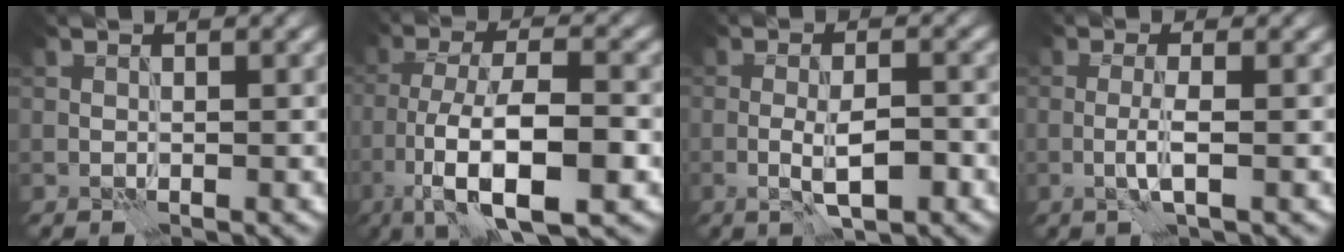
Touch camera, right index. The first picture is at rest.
{"total": 10.7, "force": [-4.3, 3.5, 9.1], "torque": [-0.160, -0.003, -0.077]}
{"total": 3.9, "force": [-1.6, 1.0, 3.4], "torque": [-0.062, -0.004, -0.027]}
{"total": 1.8, "force": [-0.5, 0.0, 1.7], "torque": [-0.034, 0.001, -0.015]}